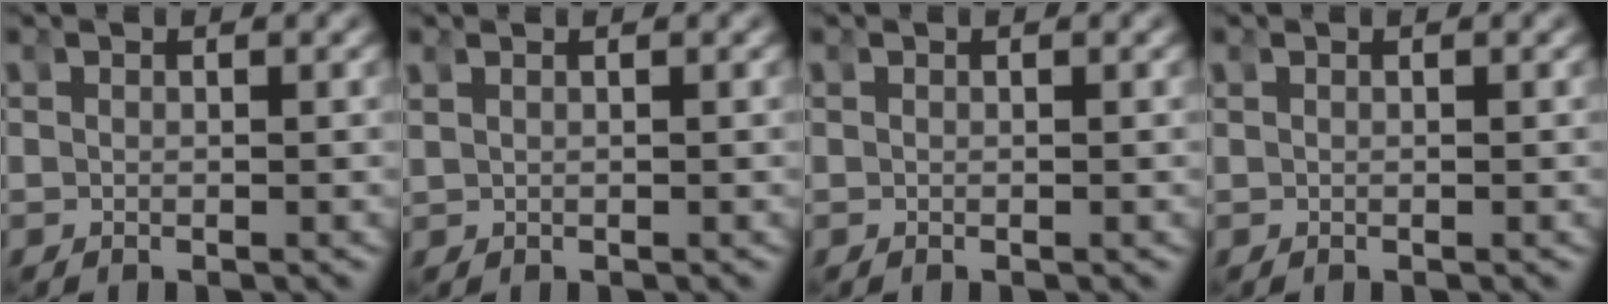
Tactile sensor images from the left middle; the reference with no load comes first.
{"total": 0.8, "force": [0.4, 0.4, 0.5], "torque": [-0.009, 0.003, 0.009]}
{"total": 0.0}
{"total": 0.0}